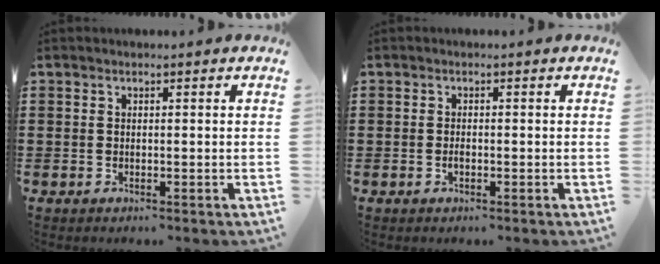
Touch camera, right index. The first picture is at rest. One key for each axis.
{"total": 0.8, "fx": -0.3, "fy": 0.3, "fz": 0.7, "tx": -0.015, "ty": -0.006, "tz": -0.003}